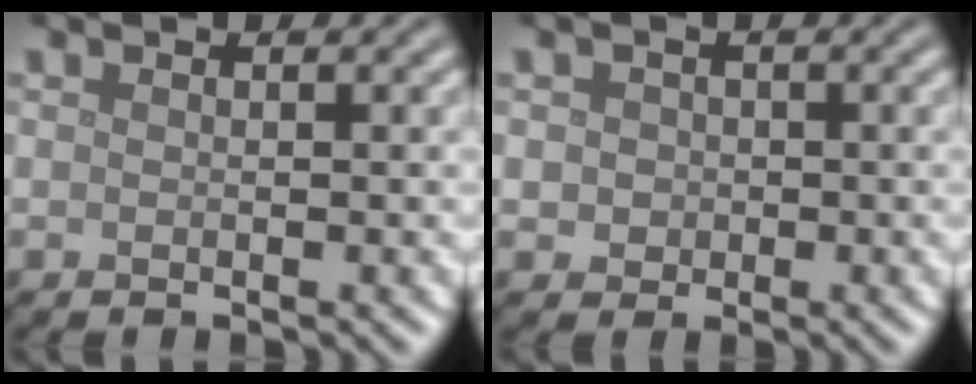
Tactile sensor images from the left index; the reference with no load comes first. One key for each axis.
{"total": 1.8, "fx": 0.2, "fy": 1.7, "fz": 0.7, "tx": -0.002, "ty": 0.005, "tz": 0.003}